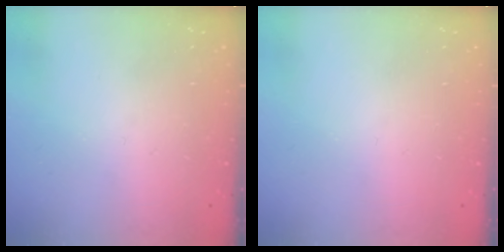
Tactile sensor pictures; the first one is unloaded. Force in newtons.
{"total": 0.0}